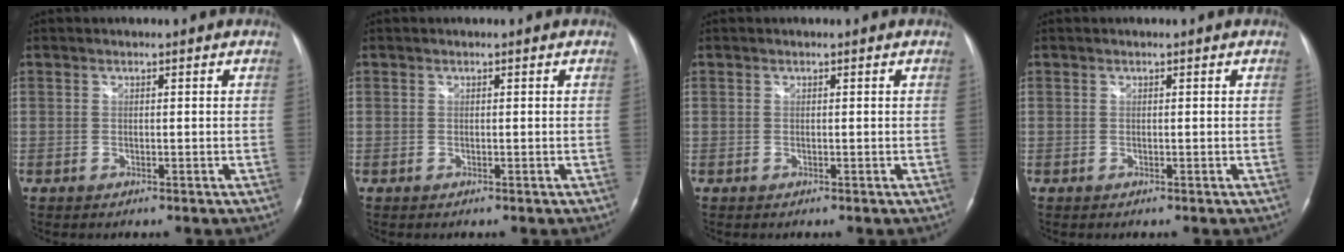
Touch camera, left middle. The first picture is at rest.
{"total": 0.0}
{"total": 0.0}
{"total": 0.0}